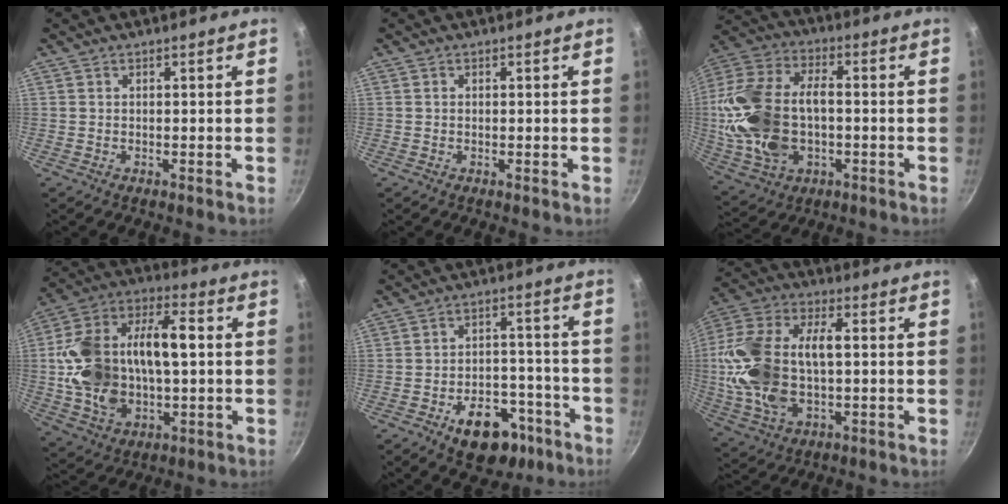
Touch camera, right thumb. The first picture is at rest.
{"total": 0.0}
{"total": 21.6, "force": [-1.4, 13.1, 17.0], "torque": [-0.369, 0.014, -0.019]}
{"total": 22.6, "force": [0.6, 12.8, 18.7], "torque": [-0.346, 0.022, 0.012]}
{"total": 13.1, "force": [-7.2, 7.9, 7.6], "torque": [-0.081, 0.054, -0.100]}
{"total": 20.7, "force": [0.1, 11.2, 17.4], "torque": [-0.380, 0.014, 0.006]}